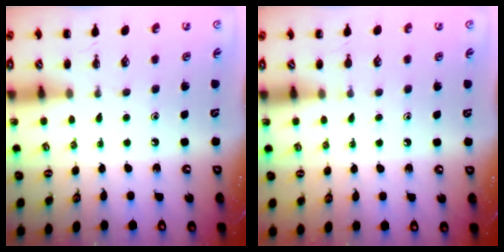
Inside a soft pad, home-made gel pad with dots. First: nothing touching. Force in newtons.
{"total": 3.2, "press": 3.0, "slide": 1.2}